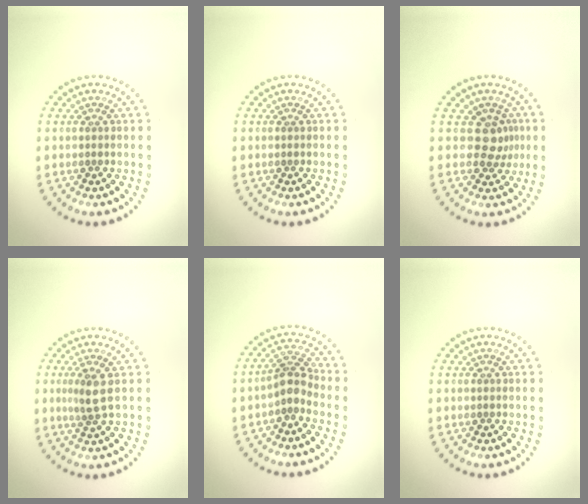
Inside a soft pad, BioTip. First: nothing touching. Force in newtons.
{"total": 0.0}
{"total": 2.2, "press": 1.7, "slide": 1.4}
{"total": 2.1, "press": 1.6, "slide": 1.4}
{"total": 2.5, "press": 1.9, "slide": 1.7}
{"total": 0.0}